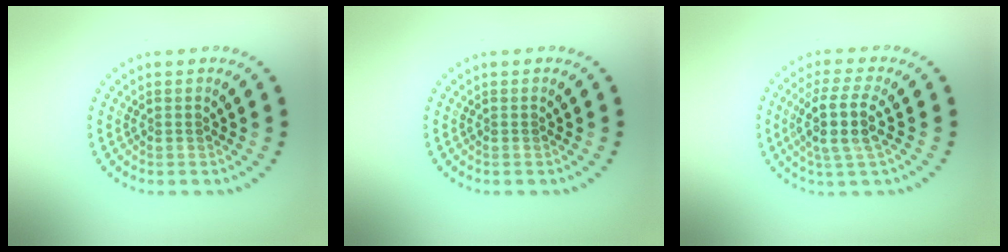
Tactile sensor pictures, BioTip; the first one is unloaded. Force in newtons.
{"total": 0.0}
{"total": 4.1, "press": 3.4, "slide": 2.2}